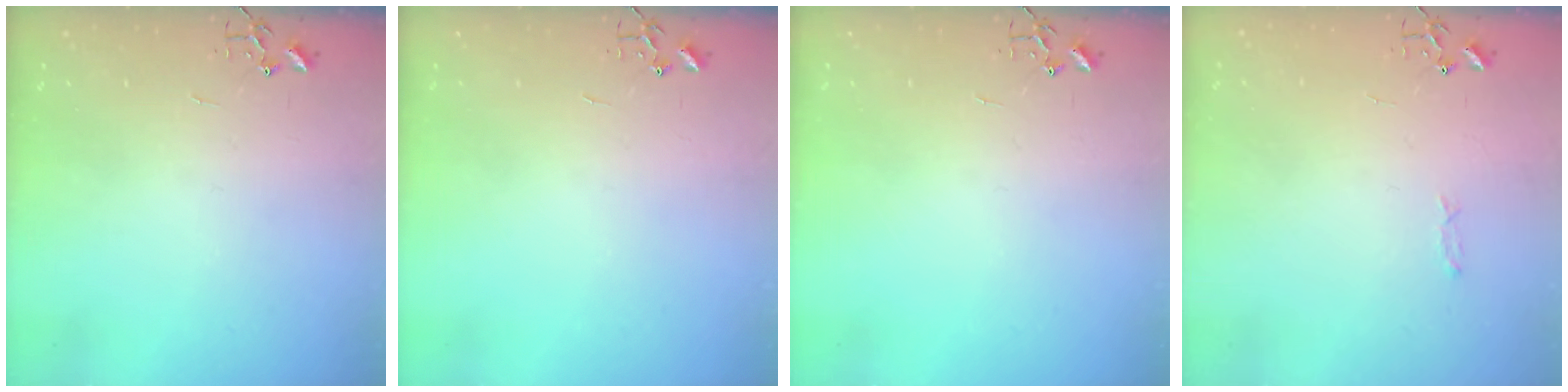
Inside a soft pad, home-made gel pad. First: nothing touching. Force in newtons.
{"total": 0.0}
{"total": 0.0}
{"total": 3.3, "press": 3.3, "slide": 0.5}